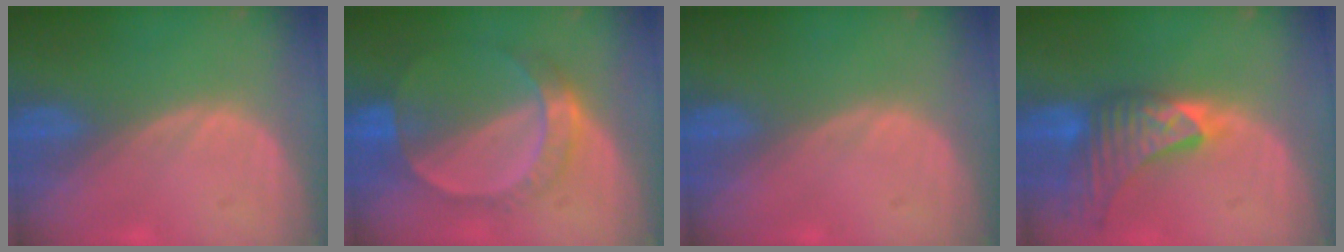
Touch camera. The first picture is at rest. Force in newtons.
{"total": 7.3, "press": 6.4, "slide": 3.6}
{"total": 0.0}
{"total": 9.2, "press": 8.5, "slide": 3.7}